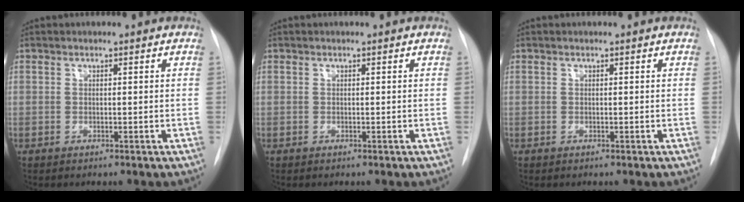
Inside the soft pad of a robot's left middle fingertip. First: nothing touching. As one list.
[{"total": 0.0}, {"total": 0.0}]